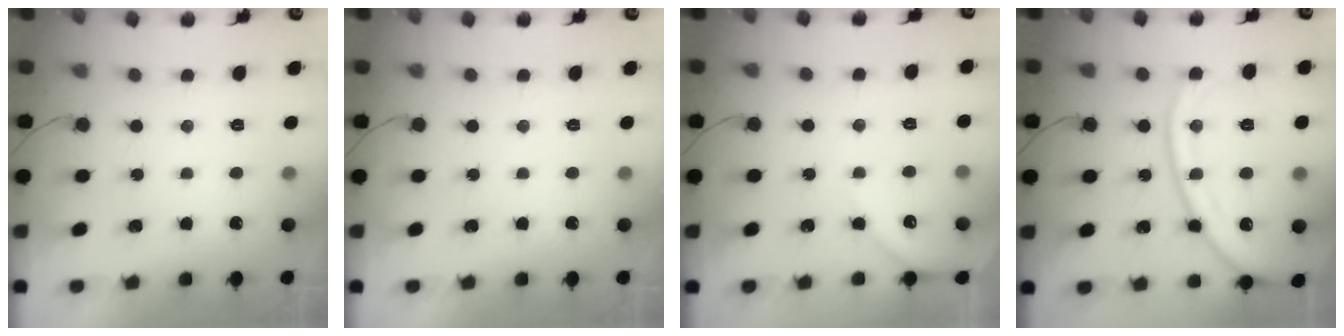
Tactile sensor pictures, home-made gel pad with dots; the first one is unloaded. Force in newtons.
{"total": 0.0}
{"total": 3.3, "press": 3.3, "slide": 0.5}
{"total": 16.5, "press": 16.4, "slide": 1.8}